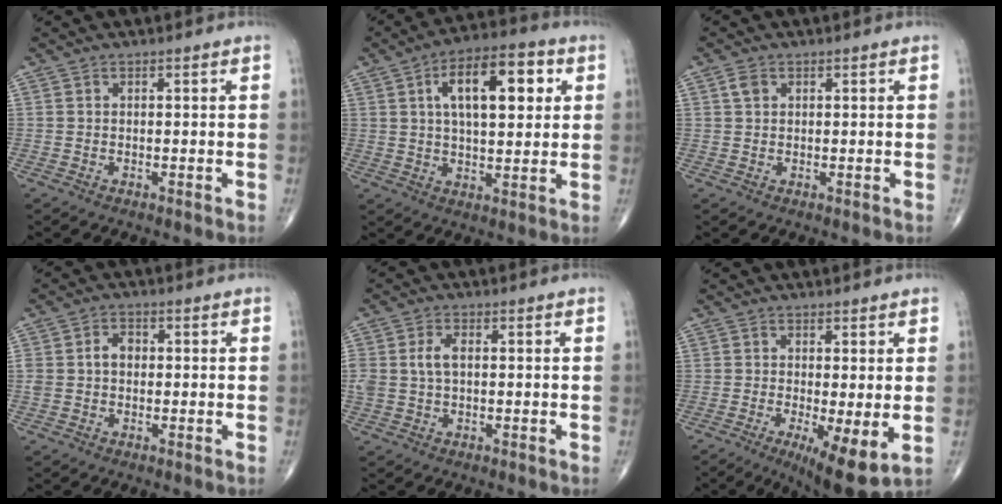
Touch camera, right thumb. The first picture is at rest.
{"total": 14.8, "force": [4.4, 6.7, 12.5], "torque": [-0.172, 0.008, 0.065]}
{"total": 1.8, "force": [0.7, 1.3, 1.0], "torque": [-0.019, 0.003, 0.013]}
{"total": 3.8, "force": [0.2, 2.8, 2.5], "torque": [-0.046, 0.015, 0.002]}
{"total": 4.4, "force": [0.5, 2.6, 3.5], "torque": [-0.083, 0.010, 0.011]}
{"total": 9.1, "force": [-2.0, 2.5, 8.6], "torque": [-0.140, -0.025, -0.027]}